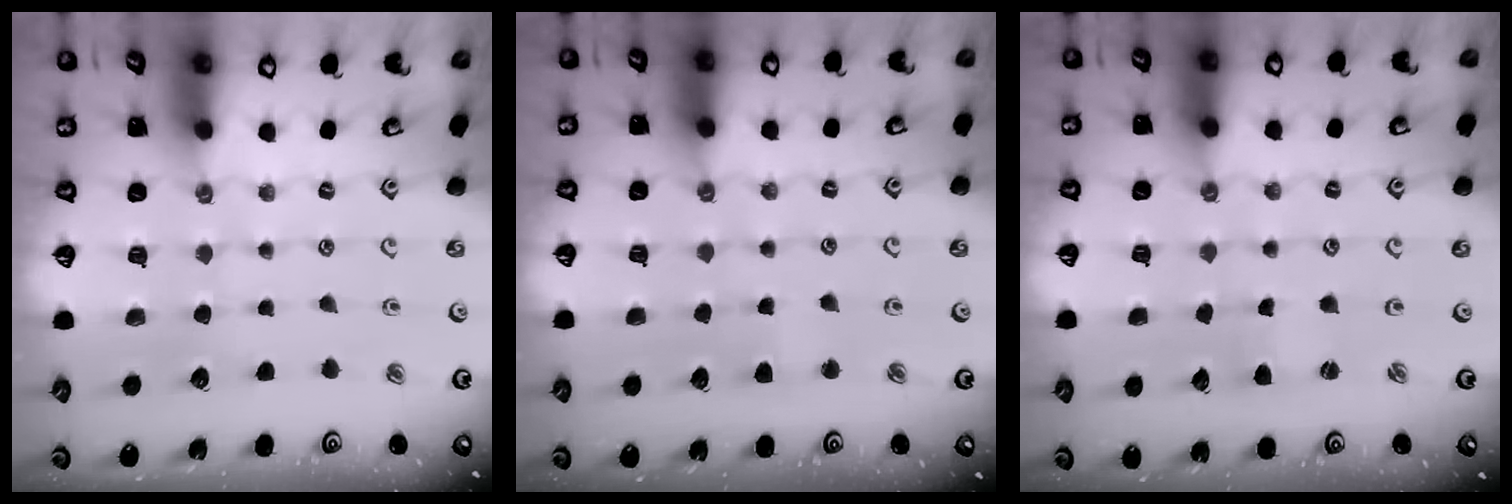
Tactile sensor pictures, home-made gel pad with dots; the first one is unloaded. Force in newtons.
{"total": 2.6, "press": 2.5, "slide": 0.5}
{"total": 1.8, "press": 1.7, "slide": 0.3}